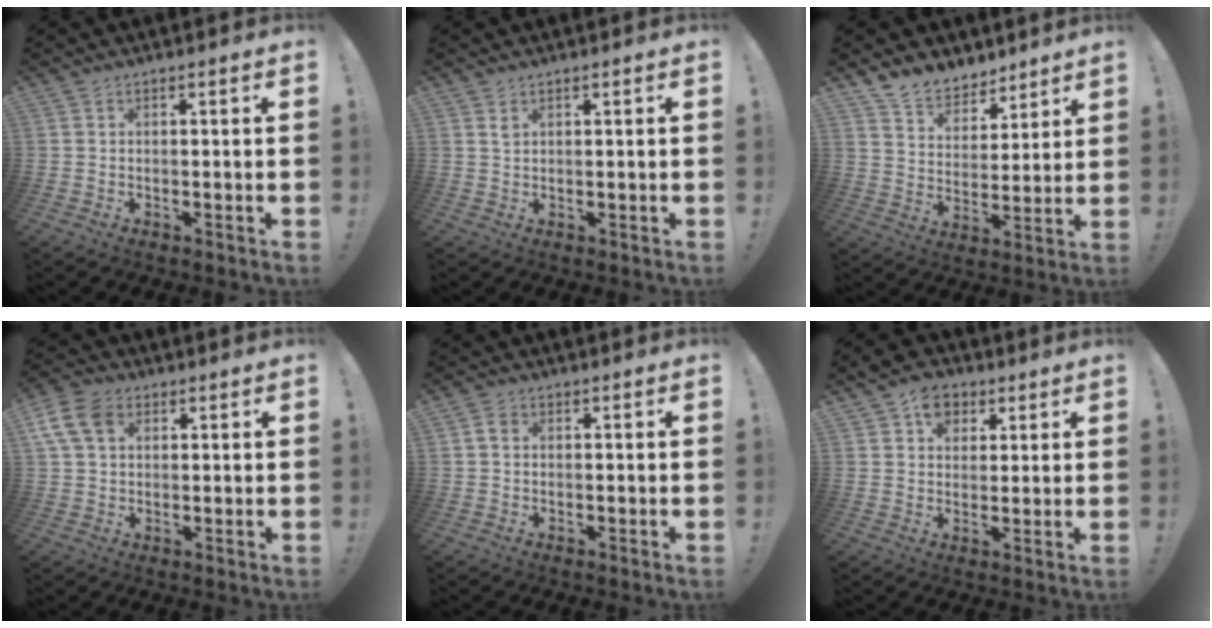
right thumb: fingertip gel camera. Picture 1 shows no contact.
{"total": 1.1, "force": [0.8, 0.5, 0.6], "torque": [0.001, -0.007, 0.012]}
{"total": 9.8, "force": [8.0, 5.3, 1.7], "torque": [-0.041, -0.063, 0.159]}
{"total": 10.3, "force": [3.8, 7.4, 6.1], "torque": [-0.129, -0.002, 0.075]}
{"total": 2.6, "force": [0.5, 2.0, 1.5], "torque": [-0.029, 0.006, 0.009]}
{"total": 9.1, "force": [4.1, 7.2, 3.6], "torque": [-0.056, -0.013, 0.083]}